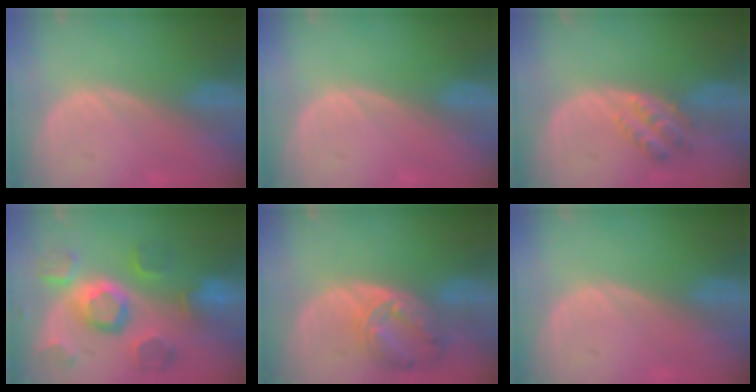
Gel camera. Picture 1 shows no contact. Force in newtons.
{"total": 0.0}
{"total": 4.6, "press": 3.9, "slide": 2.5}
{"total": 11.3, "press": 10.0, "slide": 5.3}
{"total": 8.1, "press": 7.0, "slide": 4.1}
{"total": 0.0}